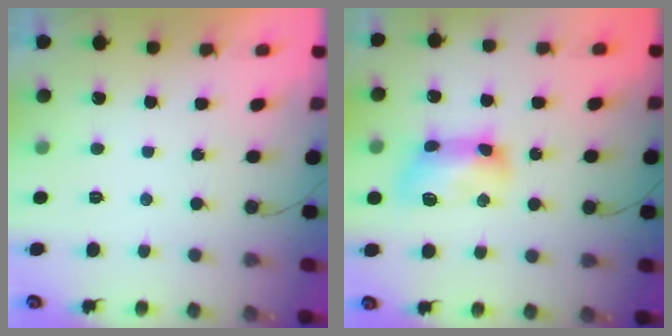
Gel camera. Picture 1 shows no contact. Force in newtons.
{"total": 9.6, "press": 9.5, "slide": 0.7}